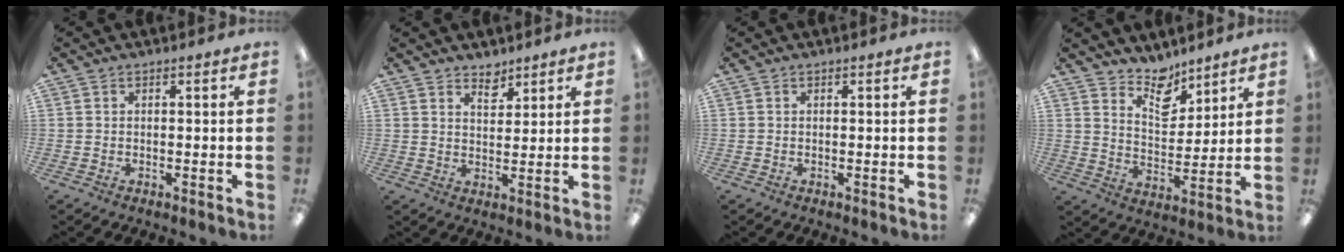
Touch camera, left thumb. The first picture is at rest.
{"total": 4.5, "force": [3.8, 2.2, 1.1], "torque": [0.001, -0.026, 0.065]}
{"total": 0.0}
{"total": 9.2, "force": [7.9, 4.0, 2.3], "torque": [-0.028, -0.059, 0.146]}